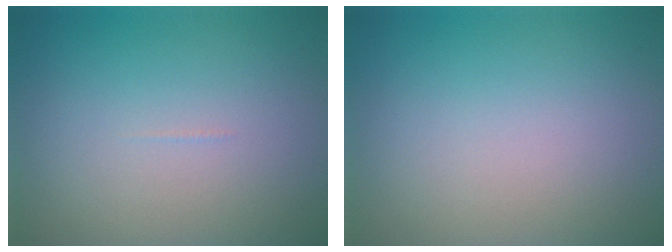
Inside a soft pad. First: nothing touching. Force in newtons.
{"total": 0.0}